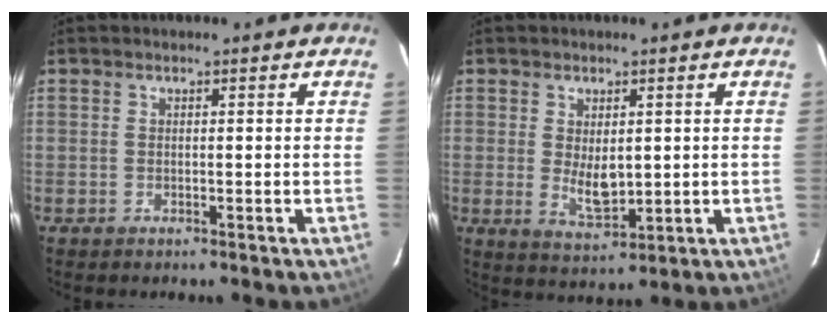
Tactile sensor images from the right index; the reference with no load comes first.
{"total": 5.6, "force": [0.3, 2.8, 4.8], "torque": [-0.078, -0.011, 0.015]}